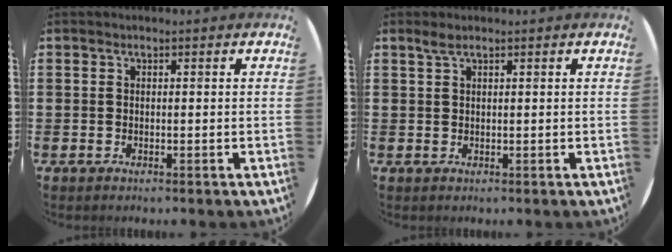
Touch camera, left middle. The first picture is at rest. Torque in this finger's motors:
{"motor_torque": [0.40, -0.38, 0.02, 0.03]}